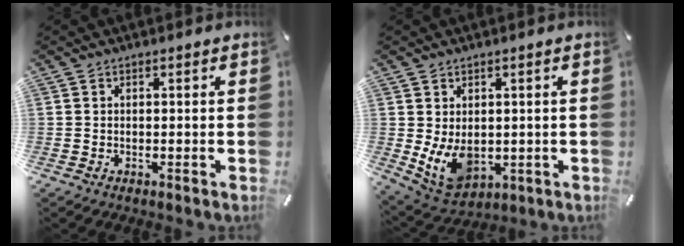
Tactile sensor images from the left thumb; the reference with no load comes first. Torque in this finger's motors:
{"motor_torque": [1.14, 2.45, 0.42, -0.36, 0.29]}